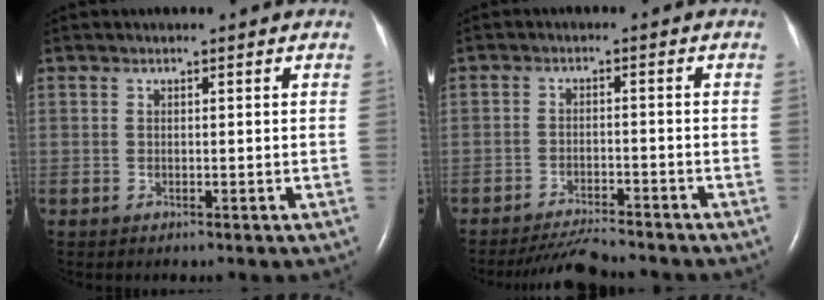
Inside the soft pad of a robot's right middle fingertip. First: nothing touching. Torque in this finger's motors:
{"motor_torque": [0.34, -0.32, 0.08, 0.02]}